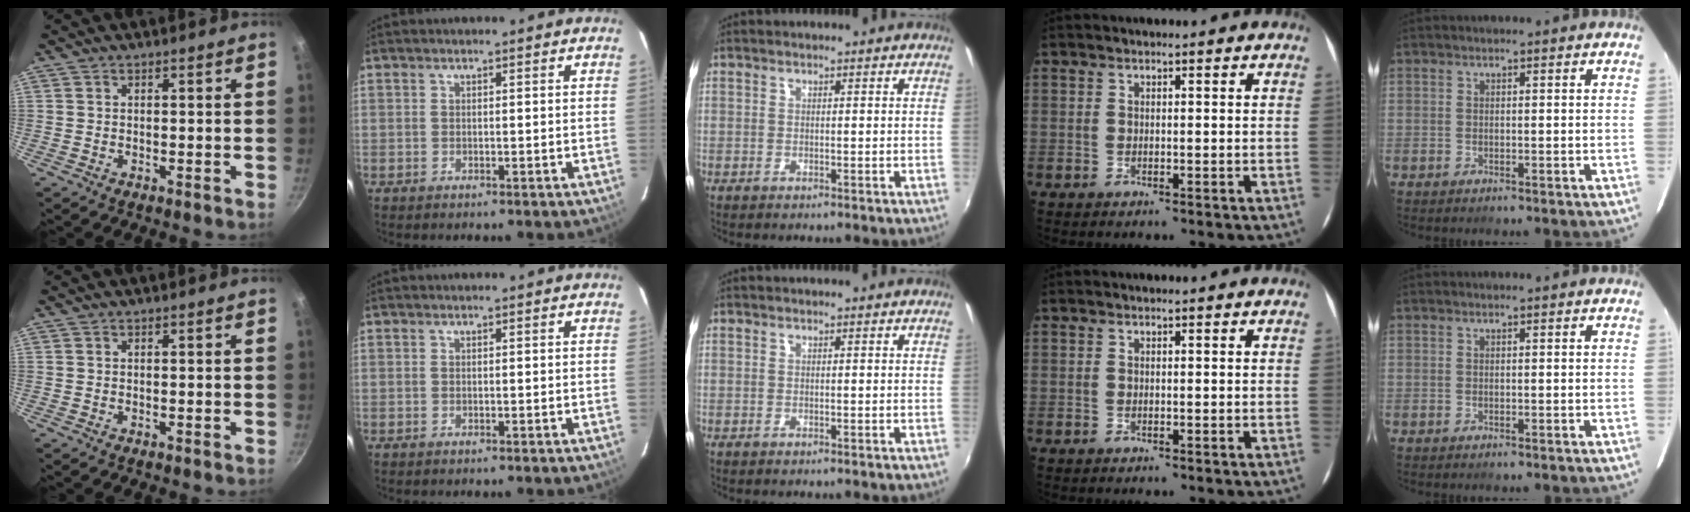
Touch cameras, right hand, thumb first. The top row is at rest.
{}